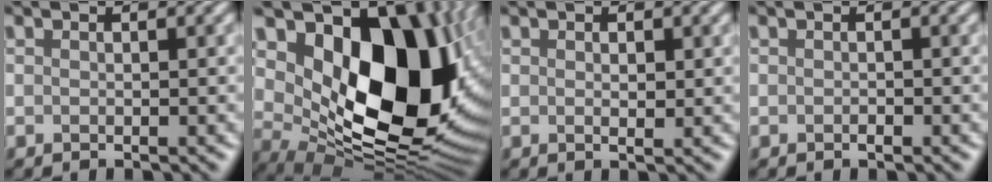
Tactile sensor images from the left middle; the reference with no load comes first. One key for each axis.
{"total": 15.8, "fx": 4.4, "fy": 9.9, "fz": 11.4, "tx": -0.166, "ty": -0.020, "tz": 0.089}
{"total": 1.0, "fx": 0.5, "fy": 0.3, "fz": 0.8, "tx": -0.012, "ty": -0.003, "tz": 0.008}
{"total": 0.0}